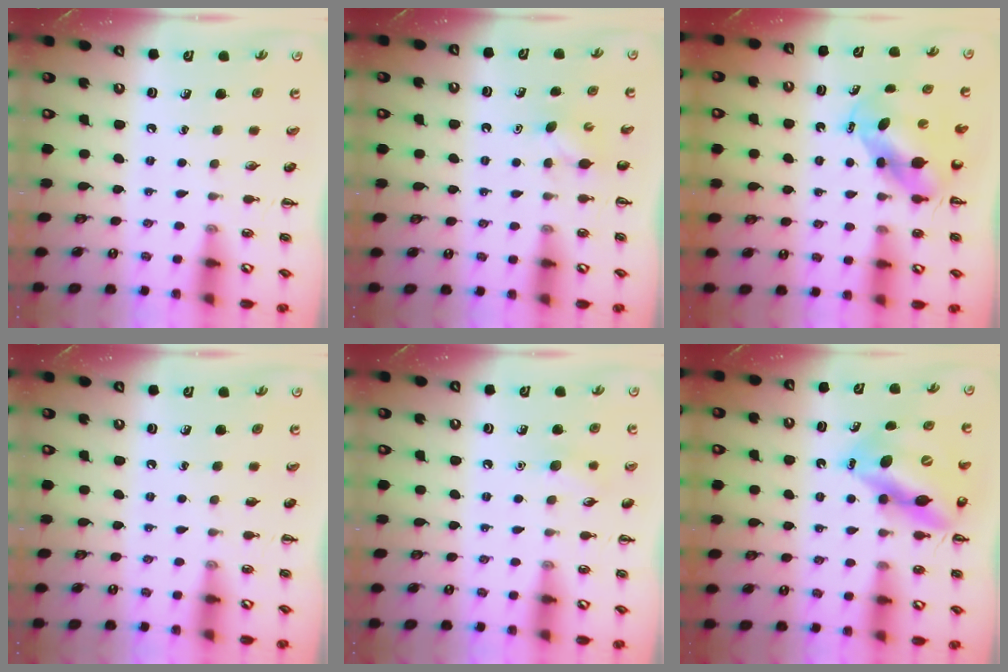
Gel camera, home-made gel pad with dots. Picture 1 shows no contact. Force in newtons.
{"total": 3.1, "press": 3.0, "slide": 0.7}
{"total": 5.1, "press": 5.0, "slide": 0.9}
{"total": 0.0}
{"total": 6.0, "press": 5.8, "slide": 1.5}
{"total": 13.5, "press": 12.9, "slide": 4.1}